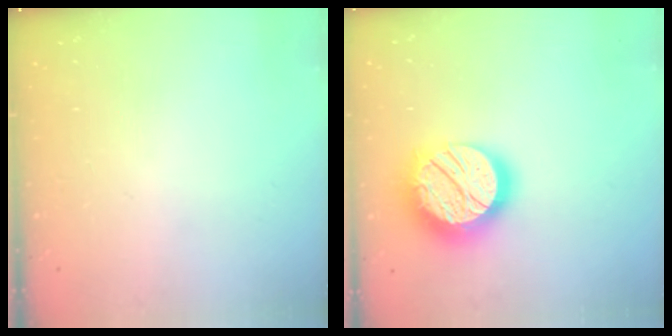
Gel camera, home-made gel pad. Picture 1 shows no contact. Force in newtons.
{"total": 20.0, "press": 19.9, "slide": 1.5}